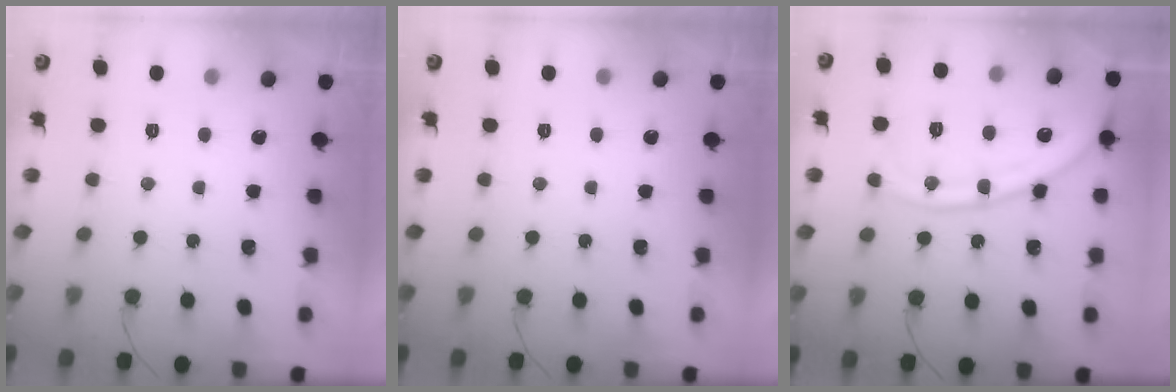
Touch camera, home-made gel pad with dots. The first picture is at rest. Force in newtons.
{"total": 0.0}
{"total": 14.0, "press": 13.9, "slide": 1.6}